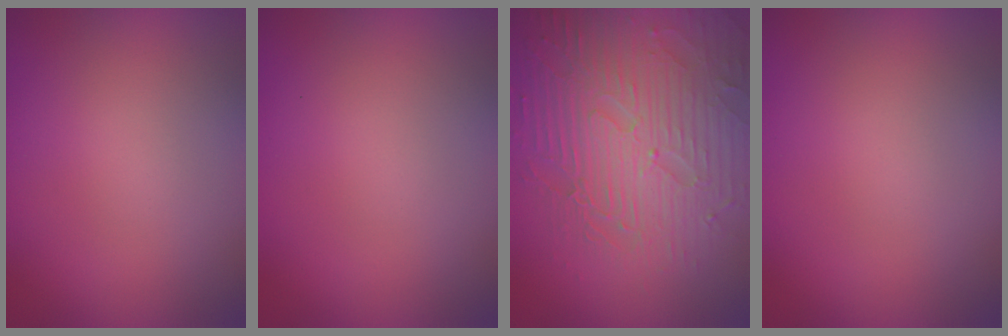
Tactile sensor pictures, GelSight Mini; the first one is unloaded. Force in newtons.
{"total": 0.0}
{"total": 8.4, "press": 6.1, "slide": 5.8}
{"total": 0.0}